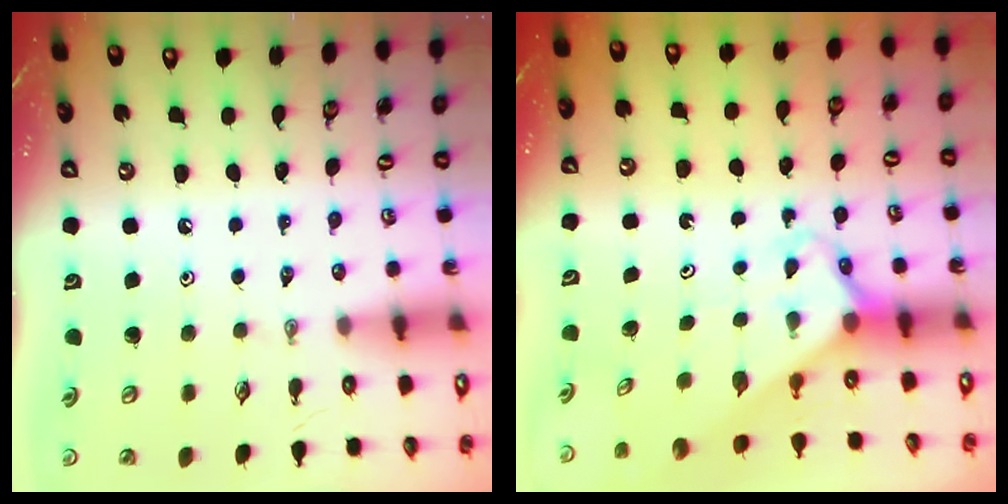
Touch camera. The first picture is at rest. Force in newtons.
{"total": 2.4, "press": 2.4, "slide": 0.1}